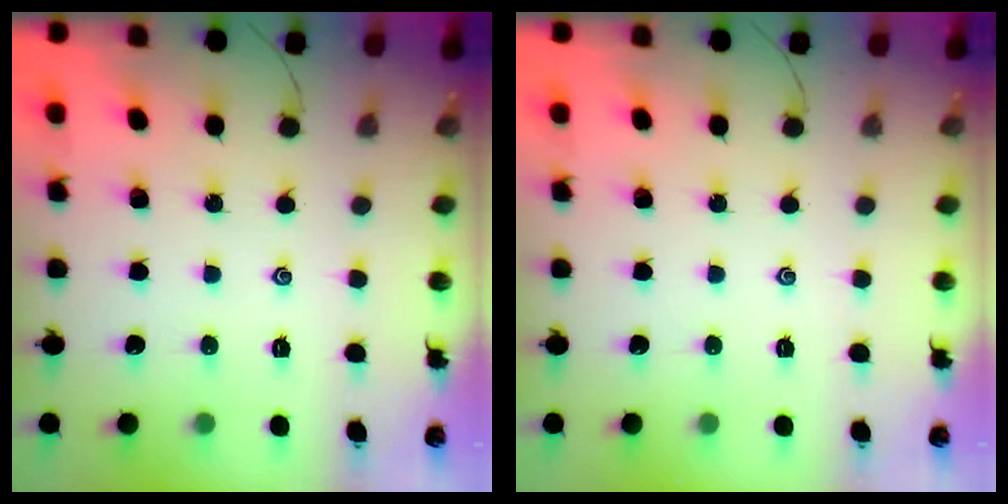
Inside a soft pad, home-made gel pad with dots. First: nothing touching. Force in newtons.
{"total": 0.0}